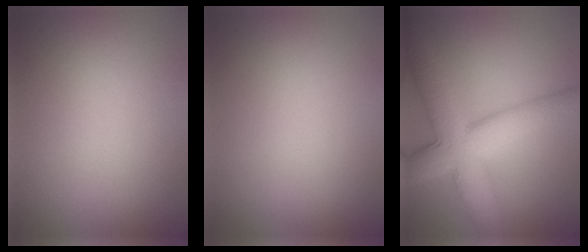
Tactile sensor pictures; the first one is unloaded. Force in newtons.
{"total": 0.0}
{"total": 9.3, "press": 9.3, "slide": 0.3}